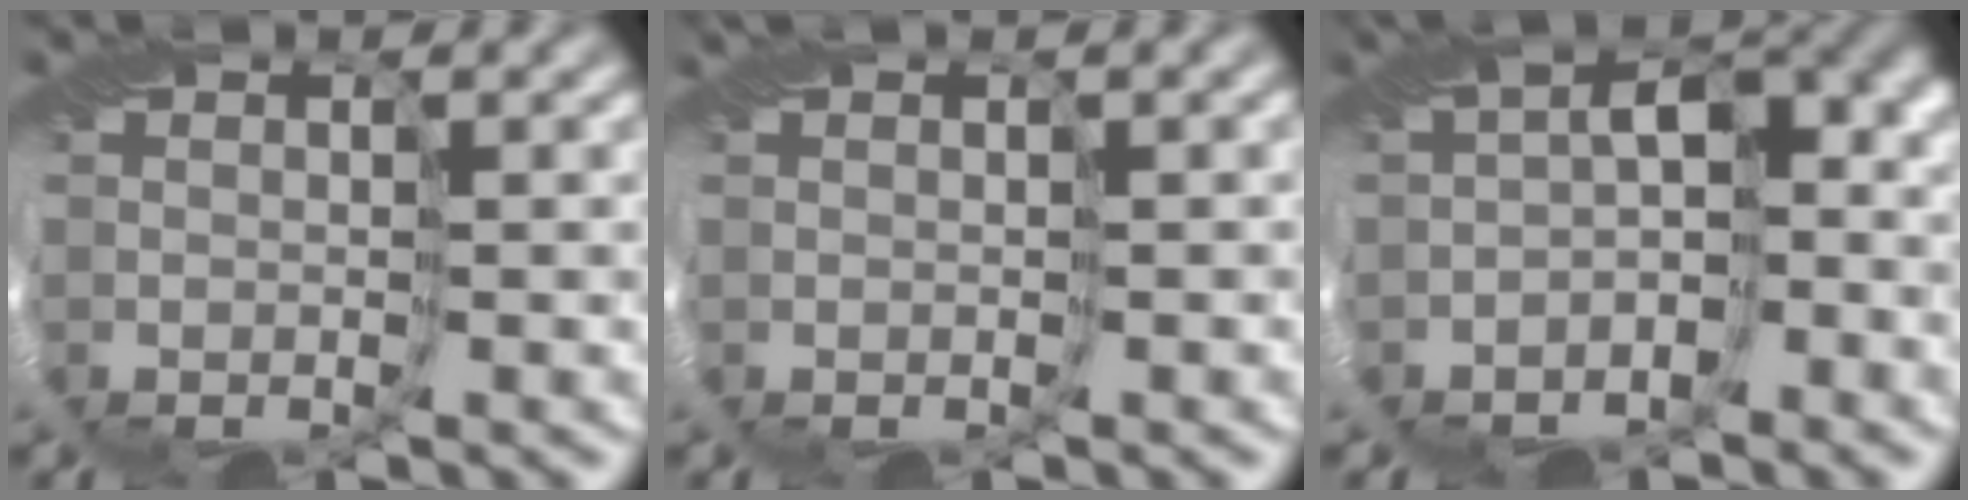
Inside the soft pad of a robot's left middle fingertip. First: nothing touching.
{"total": 2.8, "force": [1.3, 0.8, 2.4], "torque": [-0.041, 0.010, 0.028]}
{"total": 6.8, "force": [-0.7, 4.1, 5.3], "torque": [-0.072, 0.010, -0.017]}